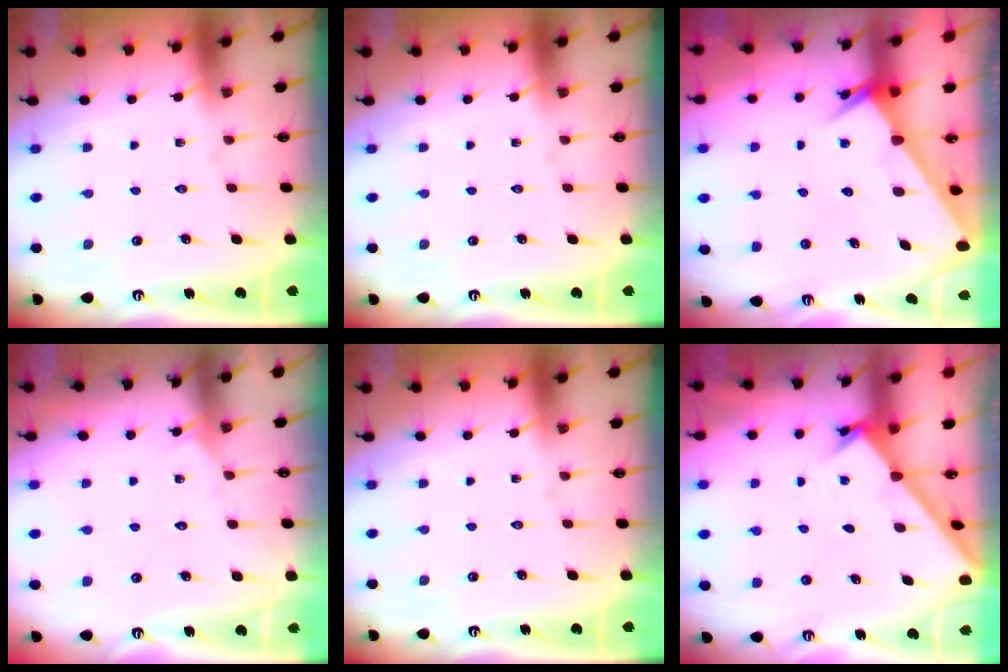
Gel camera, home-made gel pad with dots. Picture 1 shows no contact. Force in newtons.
{"total": 0.0}
{"total": 2.5, "press": 2.5, "slide": 0.1}
{"total": 3.6, "press": 3.6, "slide": 0.4}
{"total": 0.0}
{"total": 1.6, "press": 1.6, "slide": 0.1}